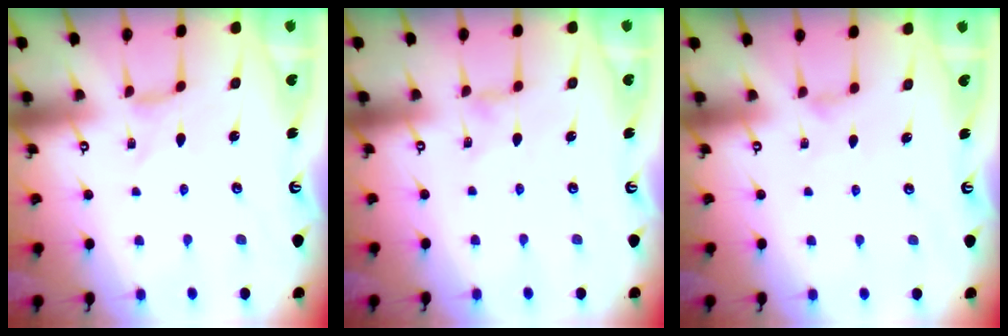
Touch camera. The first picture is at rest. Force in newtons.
{"total": 0.8, "press": 0.8, "slide": 0.3}
{"total": 0.9, "press": 0.8, "slide": 0.4}